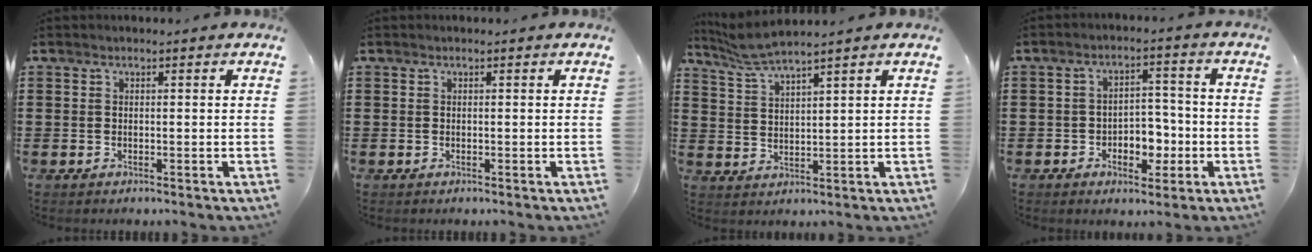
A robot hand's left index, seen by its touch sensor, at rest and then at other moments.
{"total": 0.0}
{"total": 4.5, "force": [4.1, 0.0, 2.0], "torque": [-0.050, -0.012, 0.073]}
{"total": 4.6, "force": [-1.7, 3.3, 2.7], "torque": [-0.046, 0.007, -0.037]}